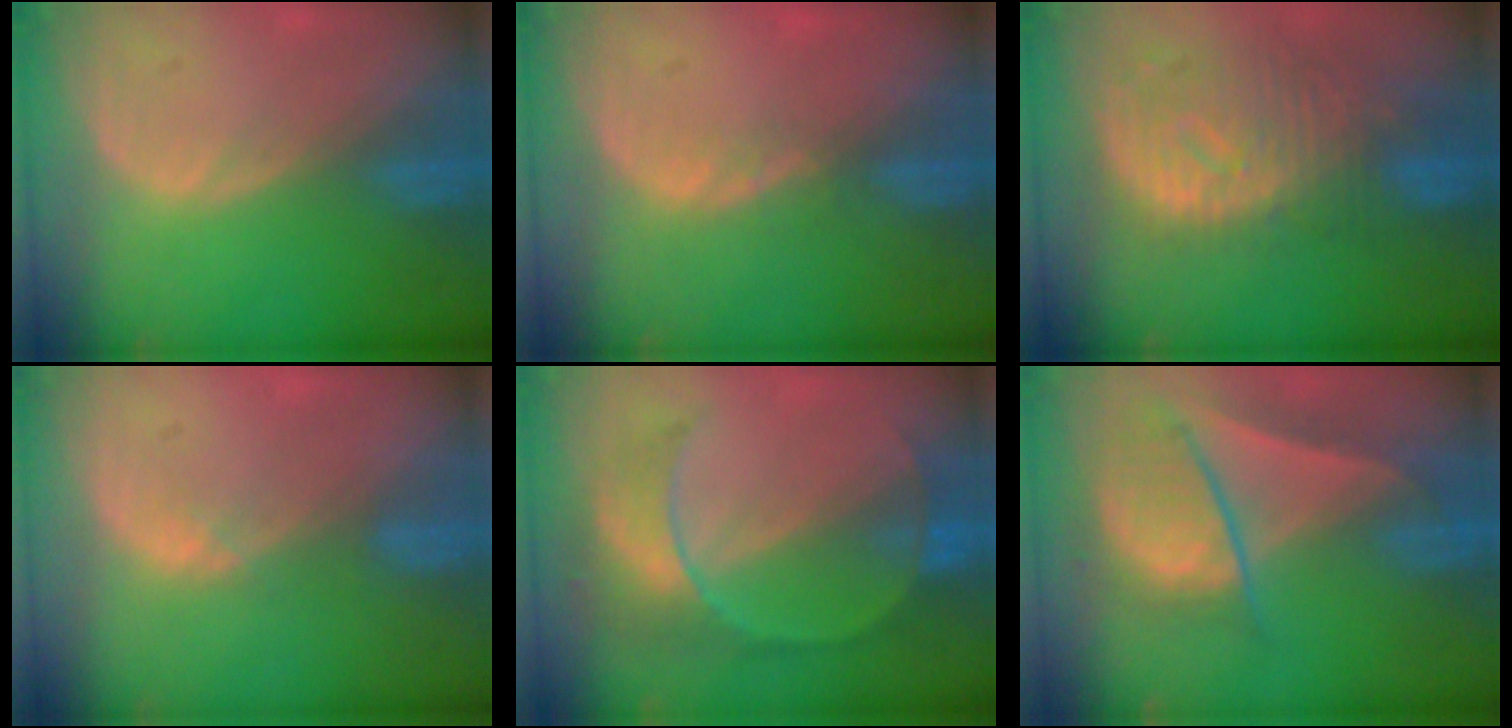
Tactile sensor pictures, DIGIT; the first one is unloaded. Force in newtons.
{"total": 1.5, "press": 1.2, "slide": 0.8}
{"total": 11.3, "press": 9.9, "slide": 5.4}
{"total": 1.3, "press": 1.1, "slide": 0.8}
{"total": 7.3, "press": 7.2, "slide": 0.9}
{"total": 9.2, "press": 8.0, "slide": 4.4}